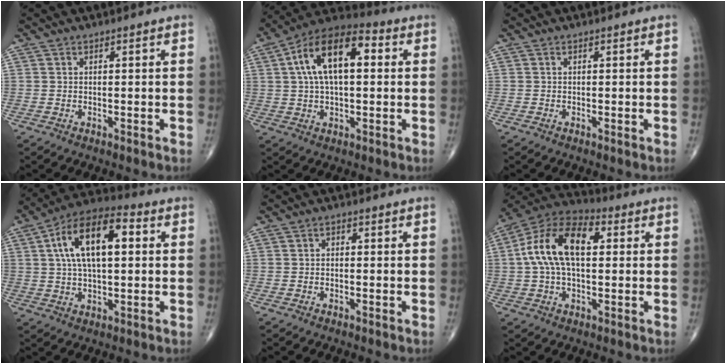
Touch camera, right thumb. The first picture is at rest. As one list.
[{"total": 15.5, "force": [3.1, 7.6, 13.1], "torque": [-0.221, 0.027, 0.044]}, {"total": 0.0}, {"total": 15.9, "force": [3.4, 7.5, 13.6], "torque": [-0.230, 0.022, 0.050]}, {"total": 0.8, "force": [-0.2, 0.6, 0.5], "torque": [0.000, 0.001, -0.008]}, {"total": 15.6, "force": [2.3, 8.5, 12.9], "torque": [-0.243, 0.035, 0.034]}]